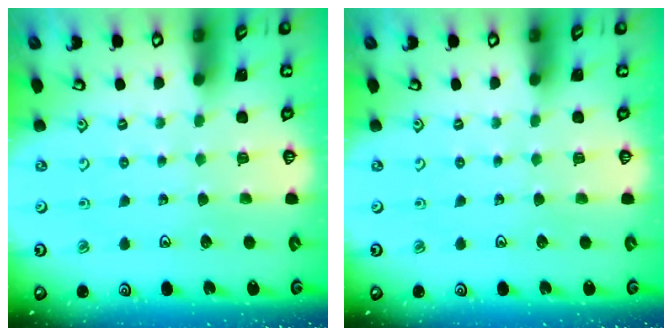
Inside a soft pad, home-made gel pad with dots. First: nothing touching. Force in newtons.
{"total": 0.0}